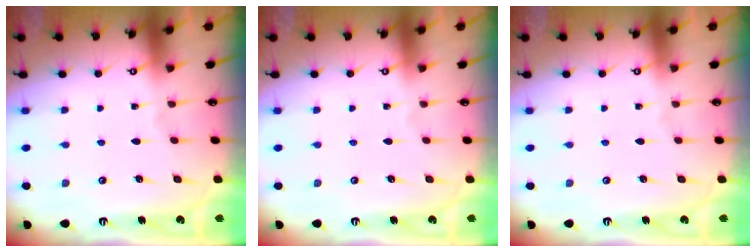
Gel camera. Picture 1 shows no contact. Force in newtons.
{"total": 0.0}
{"total": 0.0}